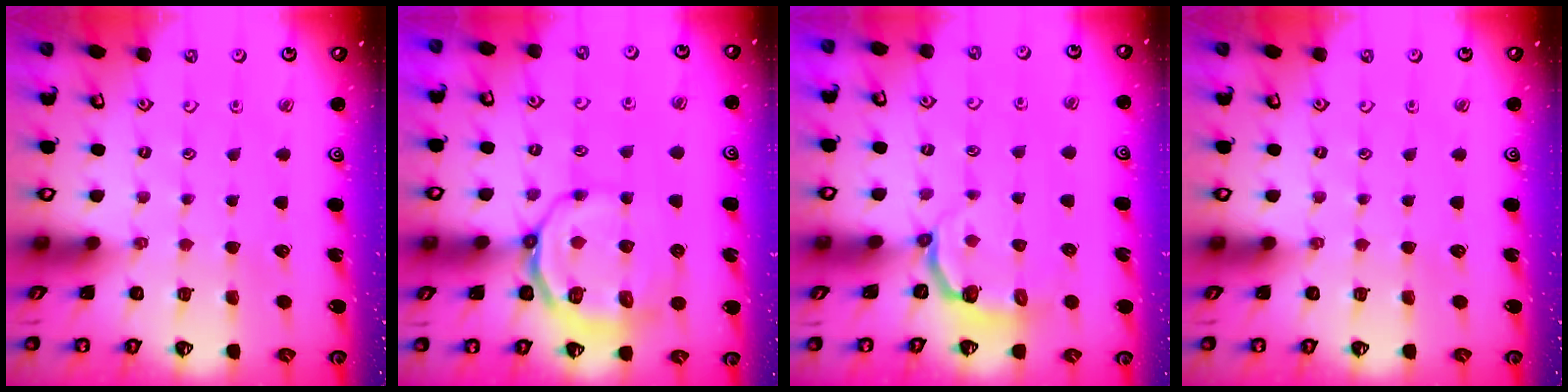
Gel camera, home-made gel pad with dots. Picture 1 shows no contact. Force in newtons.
{"total": 10.7, "press": 10.3, "slide": 2.8}
{"total": 3.4, "press": 2.2, "slide": 2.6}
{"total": 0.0}